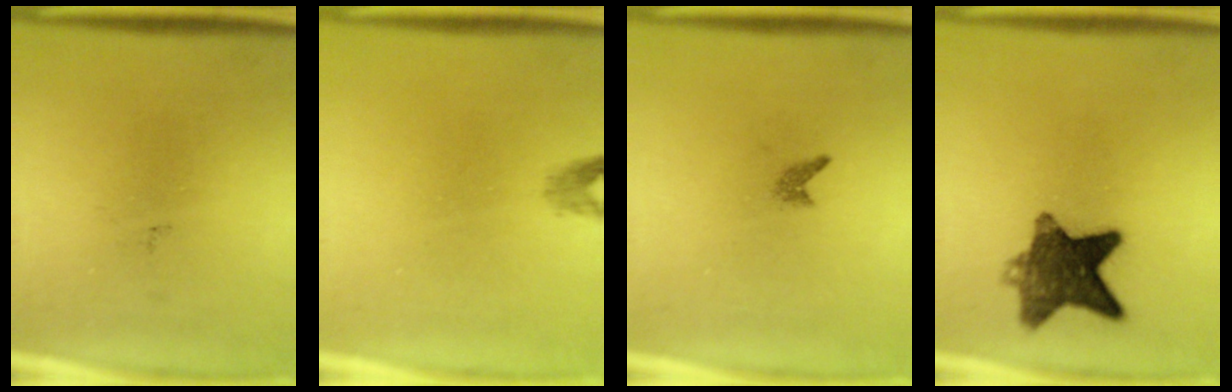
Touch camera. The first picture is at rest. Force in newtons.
{"total": 1.2}
{"total": 0.7}
{"total": 9.5}